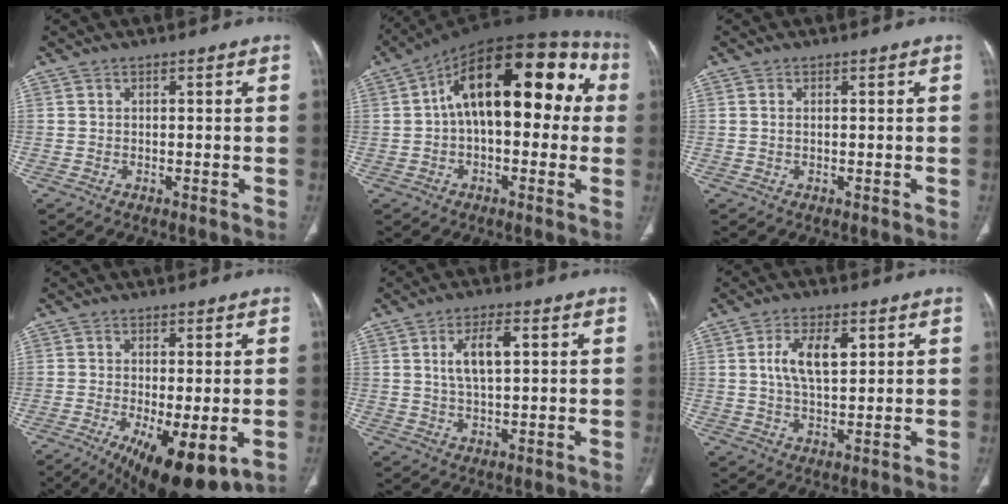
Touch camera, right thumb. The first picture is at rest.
{"total": 22.1, "force": [3.0, 11.4, 18.7], "torque": [-0.244, 0.054, 0.030]}
{"total": 0.6, "force": [0.1, 0.3, 0.5], "torque": [-0.017, 0.005, 0.004]}
{"total": 13.8, "force": [-5.1, 4.7, 11.9], "torque": [-0.174, -0.018, -0.065]}
{"total": 6.6, "force": [1.8, 2.6, 5.8], "torque": [-0.108, 0.002, 0.036]}
{"total": 8.0, "force": [2.3, 3.9, 6.6], "torque": [-0.116, -0.003, 0.045]}